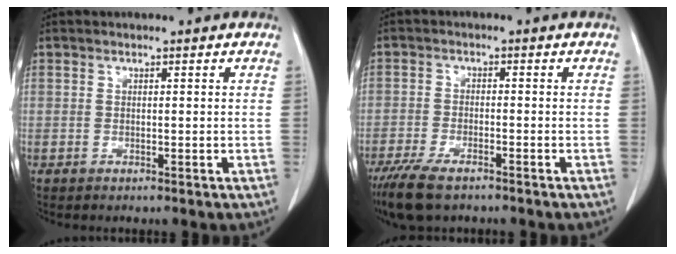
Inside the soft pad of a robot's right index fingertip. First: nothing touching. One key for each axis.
{"total": 8.1, "fx": -6.1, "fy": 2.4, "fz": 4.9, "tx": -0.091, "ty": -0.017, "tz": -0.102}